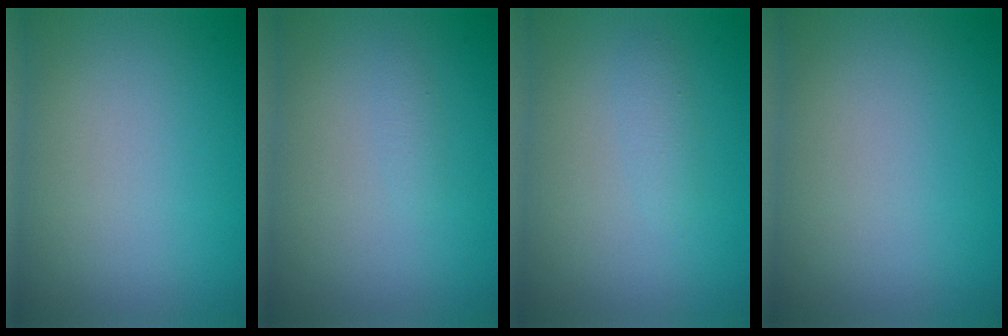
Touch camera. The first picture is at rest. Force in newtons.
{"total": 0.6, "press": 0.6, "slide": 0.0}
{"total": 1.0, "press": 1.0, "slide": 0.1}
{"total": 0.0}